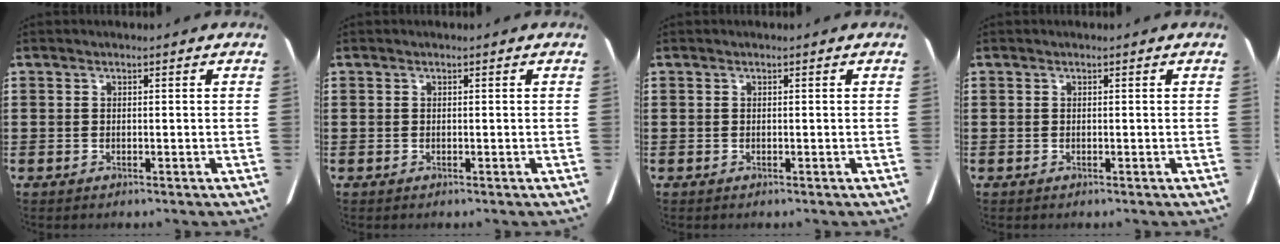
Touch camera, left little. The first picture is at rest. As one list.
[{"total": 0.0}, {"total": 0.0}, {"total": 0.0}]